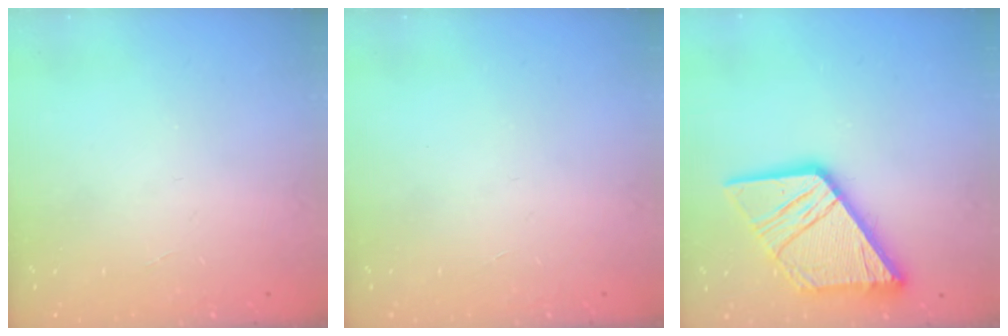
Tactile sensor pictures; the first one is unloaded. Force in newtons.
{"total": 0.0}
{"total": 19.7, "press": 19.6, "slide": 2.3}